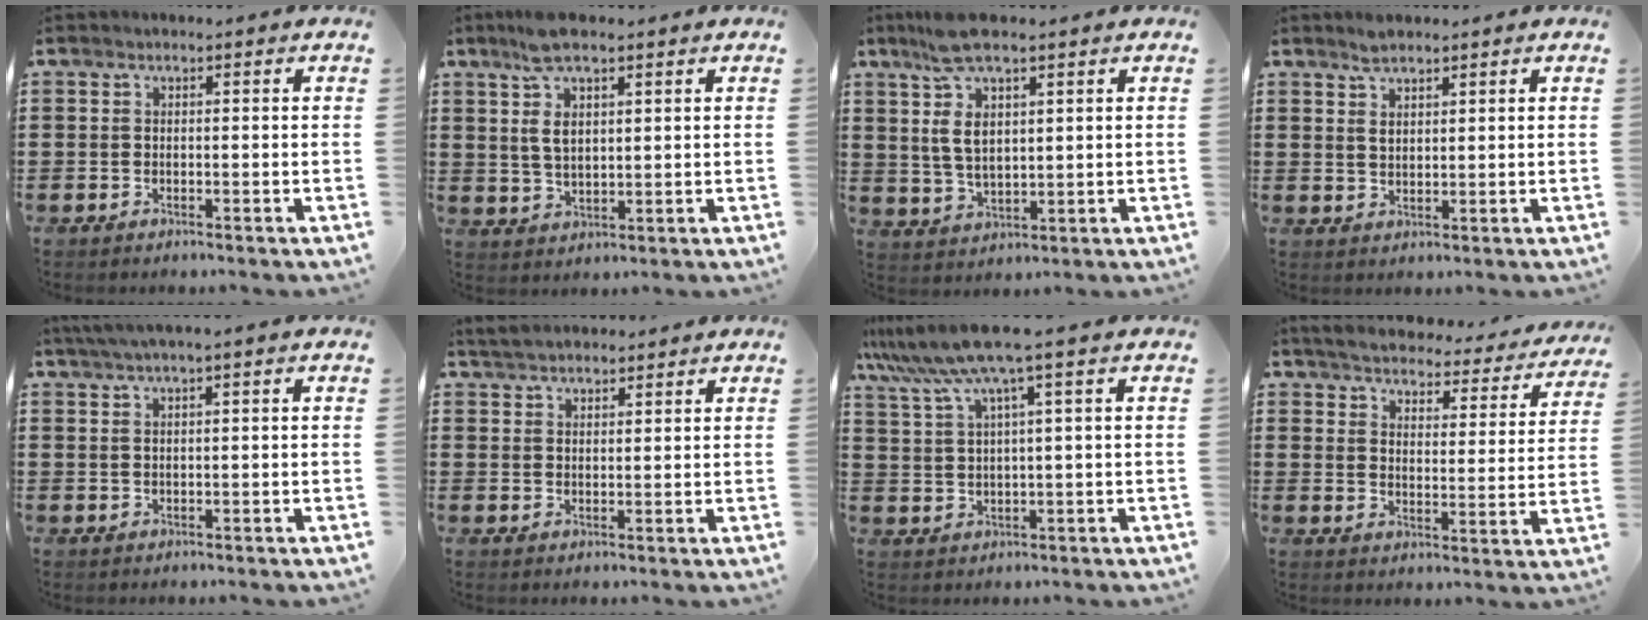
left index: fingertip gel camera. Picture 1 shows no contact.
{"total": 6.4, "force": [3.1, 2.5, 5.0], "torque": [-0.112, 0.006, 0.051]}
{"total": 8.1, "force": [3.7, 3.1, 6.4], "torque": [-0.156, 0.000, 0.059]}
{"total": 2.4, "force": [2.0, 0.9, 1.1], "torque": [-0.019, -0.001, 0.035]}
{"total": 2.1, "force": [1.2, -0.2, 1.8], "torque": [-0.034, -0.001, 0.021]}
{"total": 3.2, "force": [3.2, 0.4, 0.5], "torque": [-0.020, -0.002, 0.061]}
{"total": 7.5, "force": [4.5, -0.4, 6.0], "torque": [-0.145, -0.027, 0.075]}
{"total": 3.8, "force": [3.8, 0.0, 0.7], "torque": [-0.038, -0.032, 0.058]}